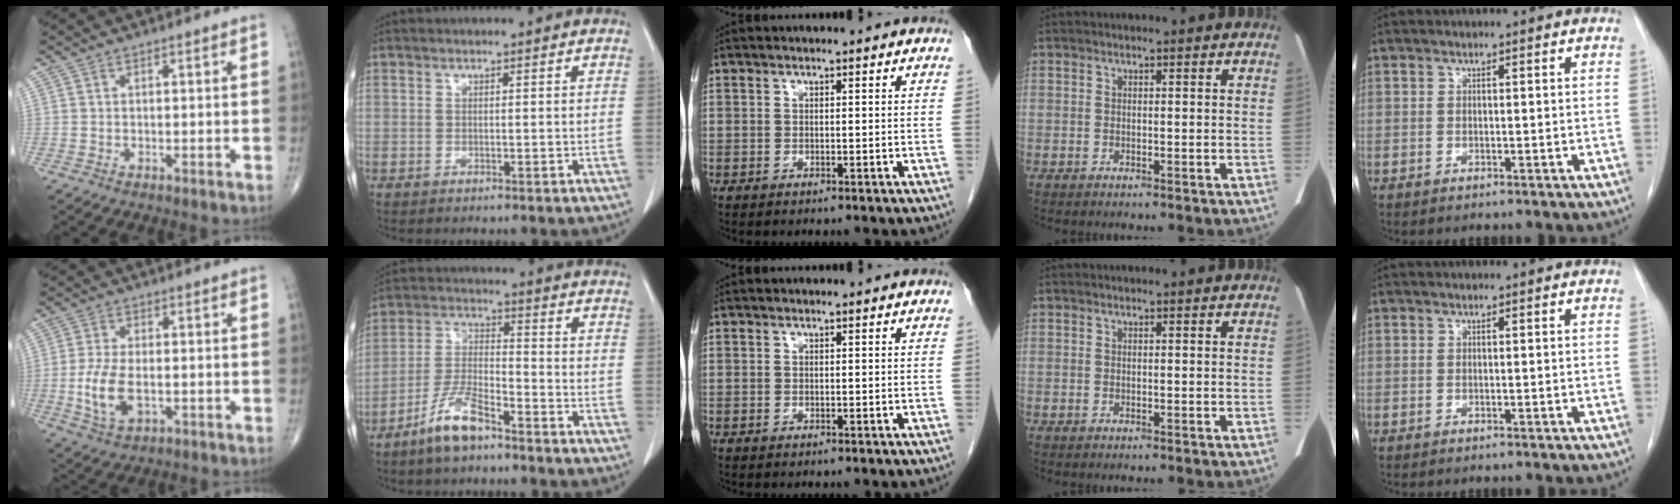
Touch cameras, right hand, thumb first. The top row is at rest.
{"thumb": {"total": 8.2, "force": [-1.6, 4.3, 6.8], "torque": [-0.141, -0.001, -0.027]}, "index": {"total": 7.9, "force": [-5.8, 1.8, 5.0], "torque": [-0.114, -0.009, -0.116]}}